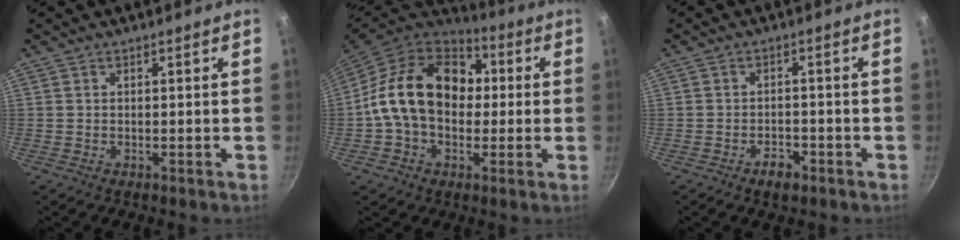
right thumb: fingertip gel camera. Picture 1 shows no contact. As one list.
[{"total": 19.6, "force": [1.3, 14.4, 13.3], "torque": [-0.195, 0.035, 0.007]}, {"total": 3.4, "force": [-2.2, 1.8, 1.9], "torque": [-0.021, 0.018, -0.034]}]